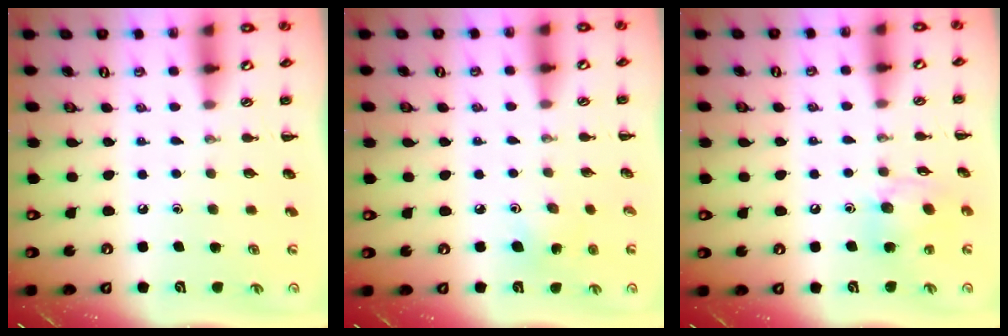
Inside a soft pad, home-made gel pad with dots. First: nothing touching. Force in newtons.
{"total": 4.8, "press": 4.7, "slide": 1.1}
{"total": 11.5, "press": 11.2, "slide": 2.4}